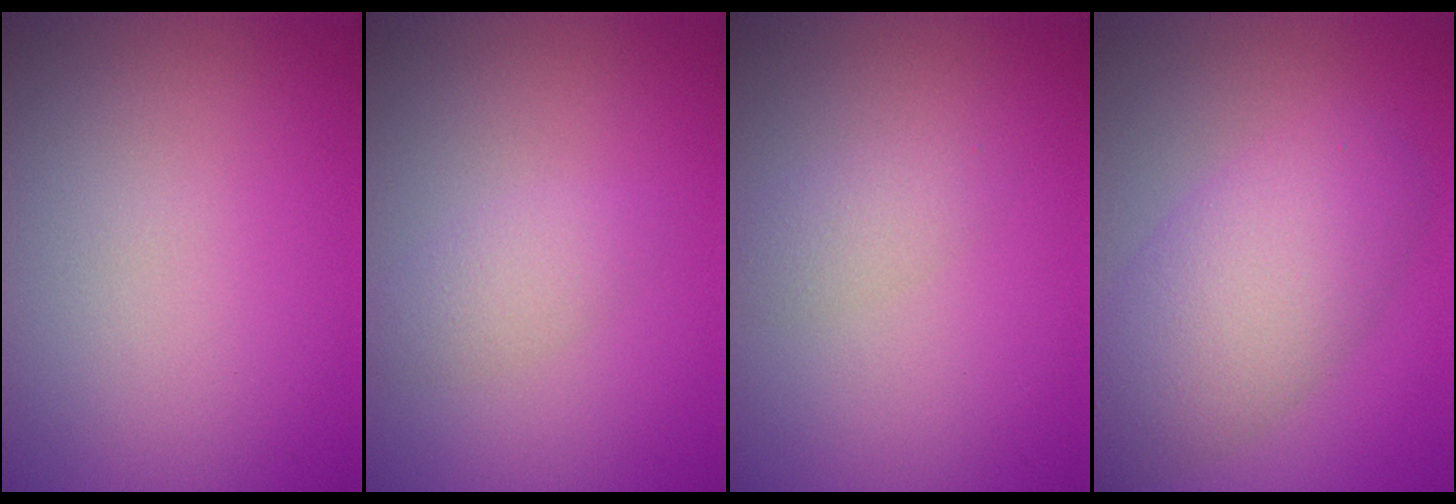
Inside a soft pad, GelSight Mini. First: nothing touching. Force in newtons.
{"total": 1.7, "press": 1.7, "slide": 0.1}
{"total": 1.6, "press": 1.6, "slide": 0.0}
{"total": 6.9, "press": 6.9, "slide": 0.2}